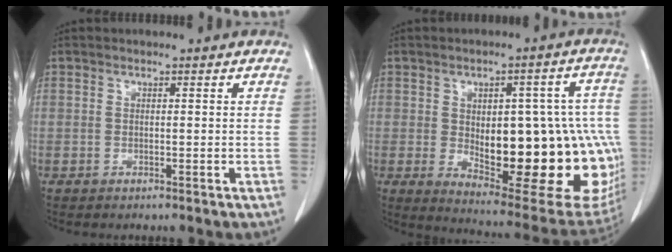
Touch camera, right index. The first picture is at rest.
{"total": 25.1, "force": [-3.0, 9.3, 23.1], "torque": [-0.235, 0.016, -0.009]}